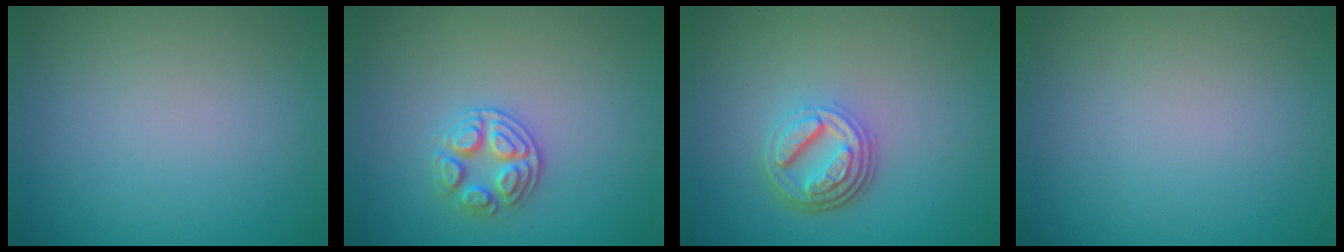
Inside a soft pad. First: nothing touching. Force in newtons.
{"total": 2.6, "press": 2.6, "slide": 0.6}
{"total": 4.6, "press": 3.4, "slide": 3.1}
{"total": 0.0}